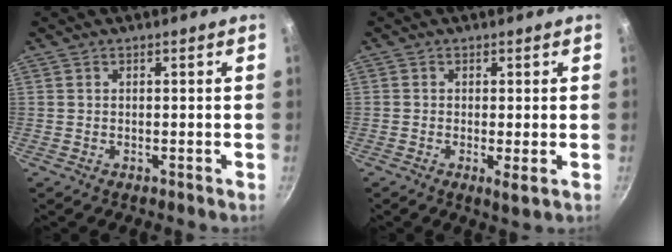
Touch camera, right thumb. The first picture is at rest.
{"total": 2.4, "force": [-0.3, 0.5, 2.3], "torque": [-0.041, -0.010, -0.006]}